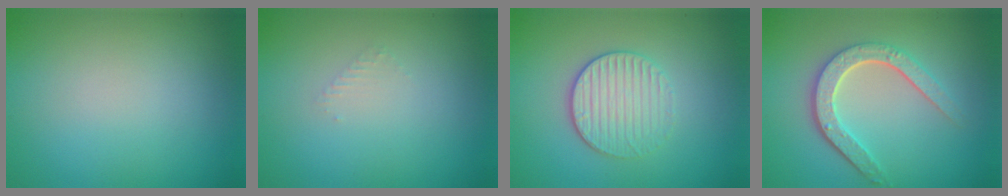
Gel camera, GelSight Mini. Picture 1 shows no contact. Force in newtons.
{"total": 0.8, "press": 0.8, "slide": 0.3}
{"total": 3.6, "press": 3.2, "slide": 1.6}
{"total": 4.6, "press": 3.5, "slide": 3.0}